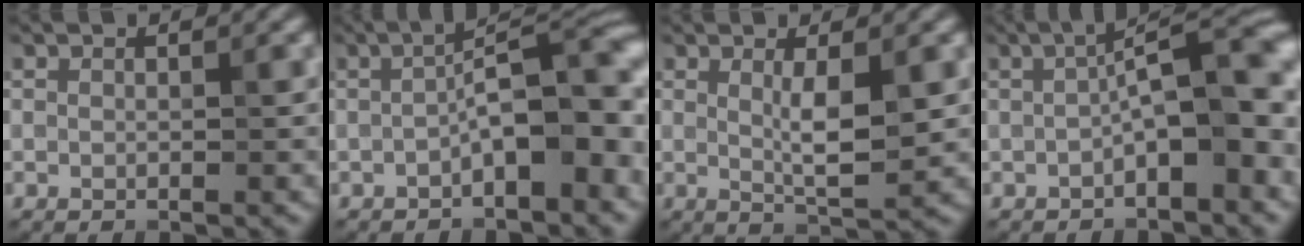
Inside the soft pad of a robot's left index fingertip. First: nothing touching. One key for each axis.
{"total": 7.4, "fx": -1.7, "fy": 2.4, "fz": 6.8, "tx": -0.095, "ty": 0.021, "tz": -0.033}
{"total": 3.6, "fx": 0.6, "fy": 0.7, "fz": 3.5, "tx": -0.060, "ty": -0.009, "tz": 0.014}
{"total": 7.3, "fx": -0.7, "fy": 2.1, "fz": 6.9, "tx": -0.095, "ty": 0.020, "tz": -0.018}